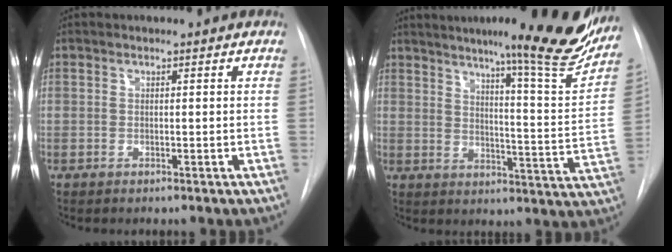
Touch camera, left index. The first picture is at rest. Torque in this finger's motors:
{"motor_torque": [1.03, -1.11, 0.30, 0.06]}